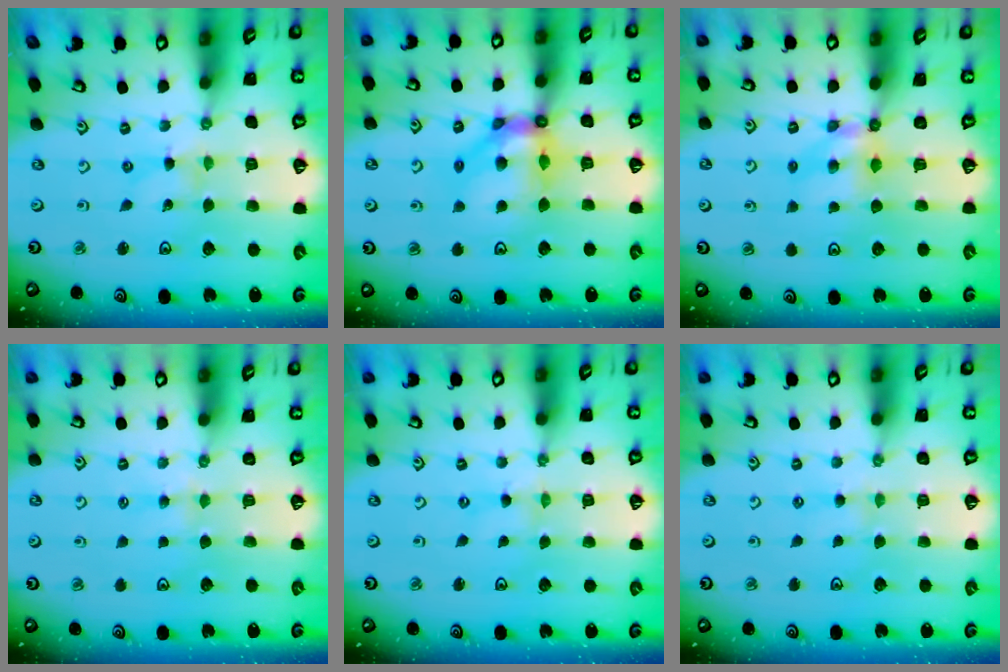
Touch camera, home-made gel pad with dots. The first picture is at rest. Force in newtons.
{"total": 11.7, "press": 11.6, "slide": 1.4}
{"total": 5.6, "press": 5.6, "slide": 0.3}
{"total": 3.1, "press": 3.0, "slide": 0.4}
{"total": 0.0}
{"total": 2.3, "press": 2.3, "slide": 0.4}